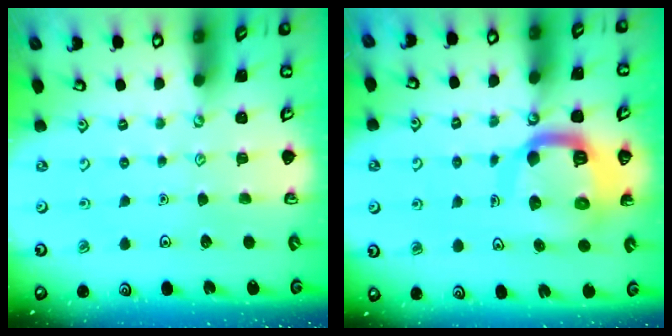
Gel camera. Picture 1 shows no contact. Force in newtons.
{"total": 13.8, "press": 13.8, "slide": 1.5}